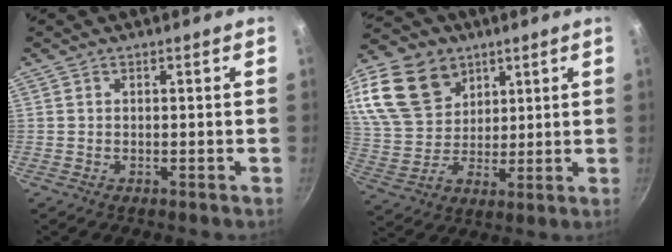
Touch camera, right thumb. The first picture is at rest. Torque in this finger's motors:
{"motor_torque": [-0.17, 0.74, 0.41, -0.22, 0.20]}